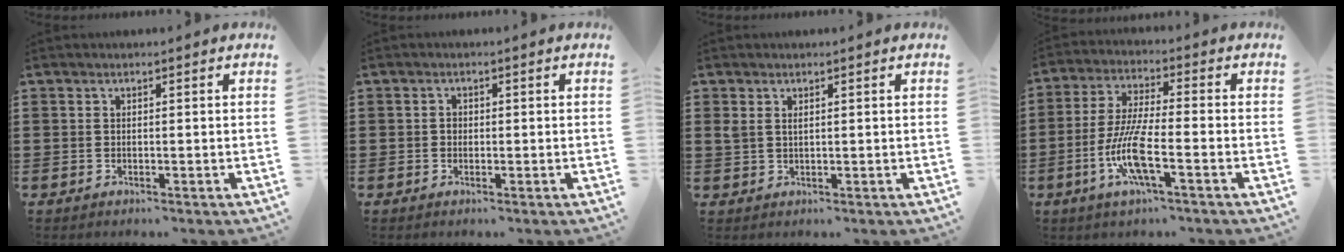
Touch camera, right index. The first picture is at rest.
{"total": 0.9, "force": [-0.1, 0.8, 0.4], "torque": [-0.011, 0.002, -0.001]}
{"total": 1.4, "force": [0.7, 0.7, 0.9], "torque": [-0.021, 0.003, 0.013]}
{"total": 9.5, "force": [-3.6, 1.9, 8.6], "torque": [-0.185, -0.013, -0.073]}